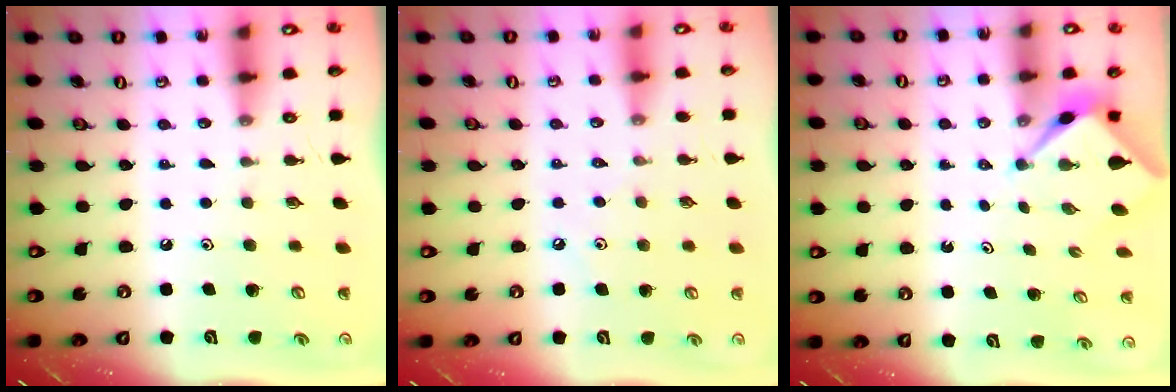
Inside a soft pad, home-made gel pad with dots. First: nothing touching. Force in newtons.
{"total": 3.8, "press": 3.8, "slide": 0.5}
{"total": 2.6, "press": 2.6, "slide": 0.2}